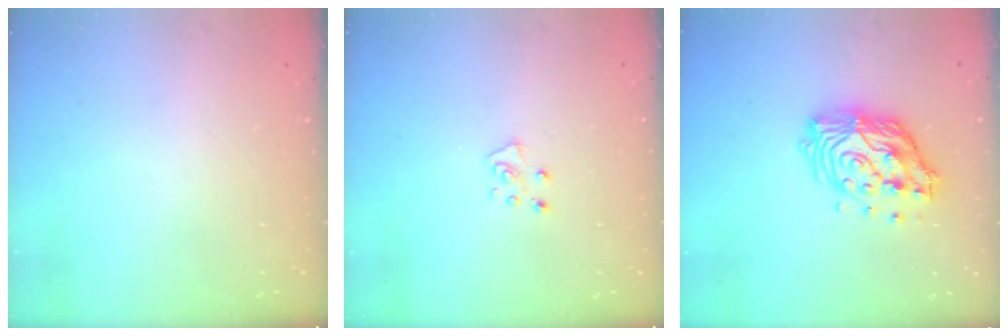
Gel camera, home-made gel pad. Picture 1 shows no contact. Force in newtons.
{"total": 5.7, "press": 5.7, "slide": 0.7}
{"total": 14.5, "press": 14.4, "slide": 1.2}